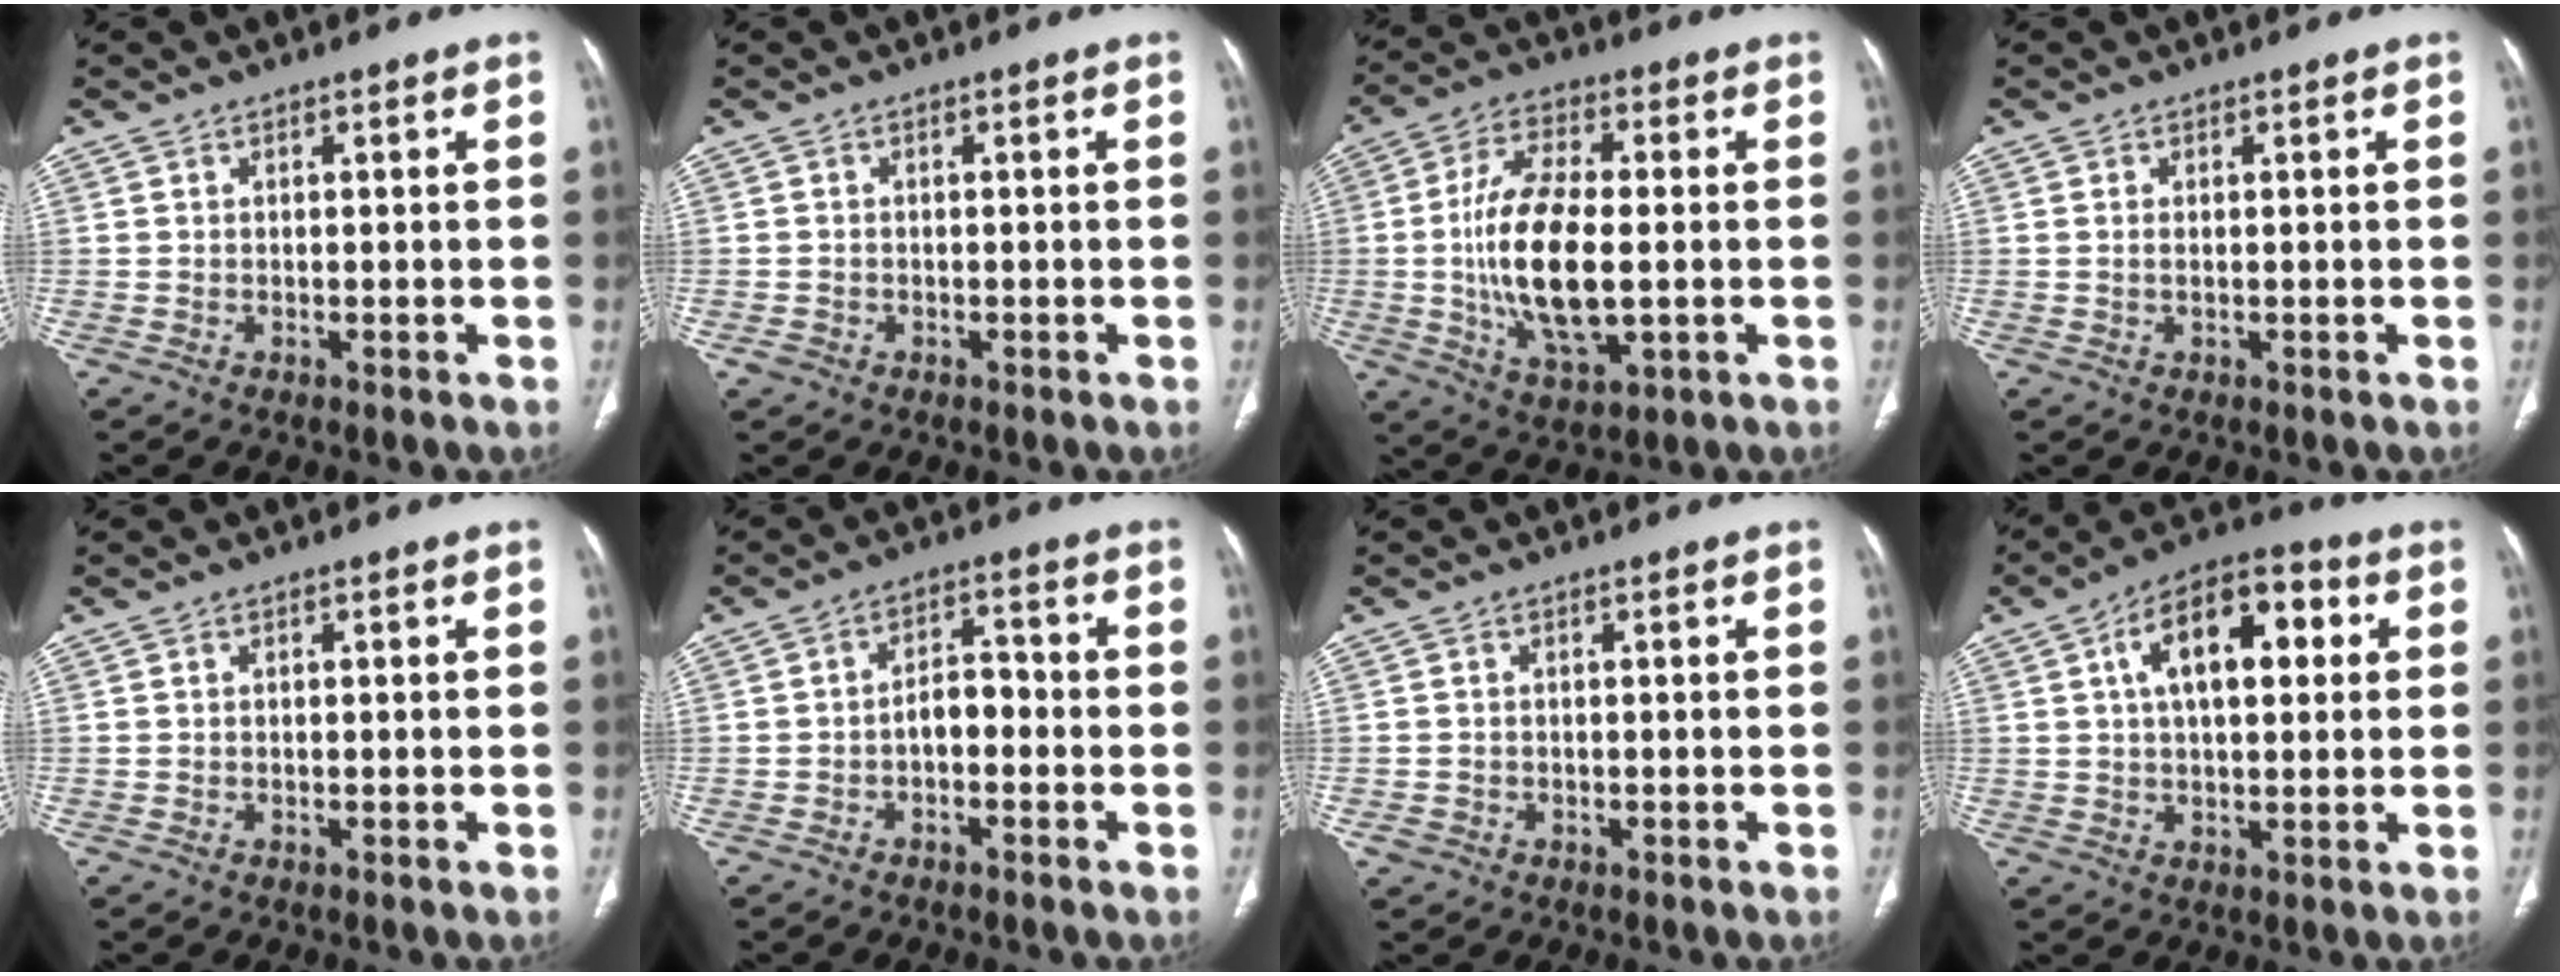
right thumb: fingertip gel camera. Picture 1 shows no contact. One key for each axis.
{"total": 1.4, "fx": -0.7, "fy": 1.1, "fz": 0.3, "tx": -0.006, "ty": 0.005, "tz": -0.012}
{"total": 16.9, "fx": -1.2, "fy": 7.4, "fz": 15.1, "tx": -0.288, "ty": -0.003, "tz": -0.018}
{"total": 0.7, "fx": 0.0, "fy": 0.3, "fz": 0.7, "tx": -0.017, "ty": 0.001, "tz": 0.003}
{"total": 0.0}
{"total": 4.5, "fx": -1.4, "fy": 2.7, "fz": 3.2, "tx": -0.039, "ty": 0.027, "tz": -0.030}
{"total": 1.6, "fx": -0.6, "fy": 1.4, "fz": 0.4, "tx": -0.006, "ty": 0.006, "tz": -0.008}
{"total": 14.1, "fx": 3.7, "fy": 7.2, "fz": 11.5, "tx": -0.167, "ty": 0.022, "tz": 0.053}